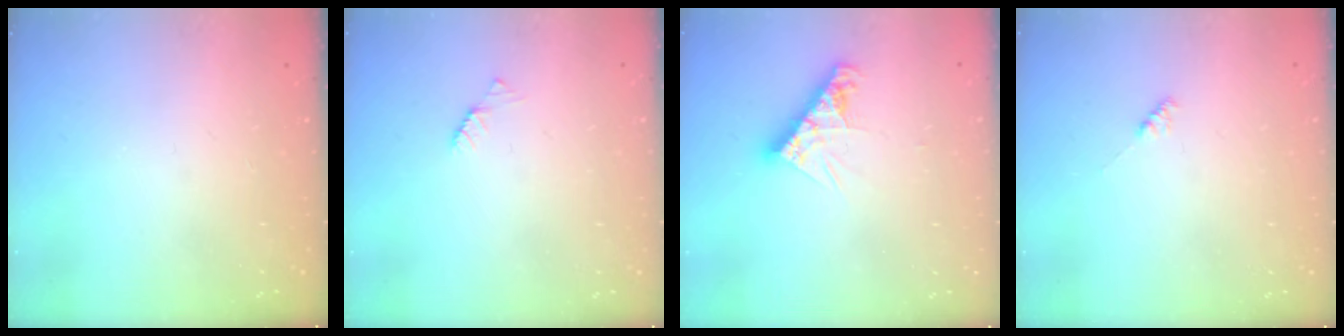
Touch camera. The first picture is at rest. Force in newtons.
{"total": 2.8, "press": 2.8, "slide": 0.5}
{"total": 9.2, "press": 9.2, "slide": 0.8}
{"total": 2.0, "press": 1.9, "slide": 0.5}